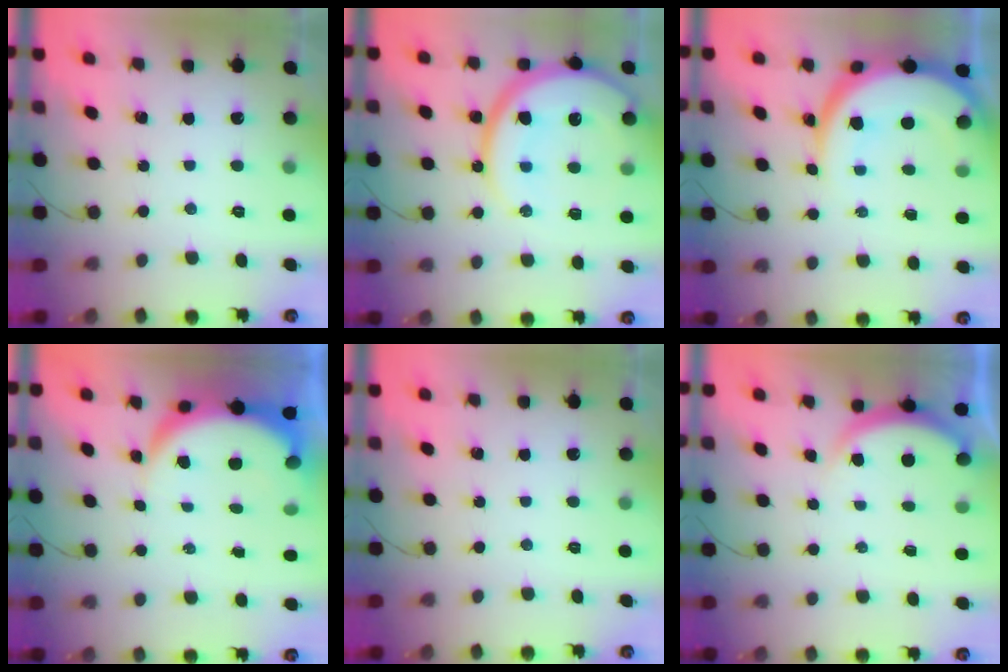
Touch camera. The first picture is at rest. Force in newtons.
{"total": 18.3, "press": 18.3, "slide": 1.7}
{"total": 12.6, "press": 12.6, "slide": 0.9}
{"total": 8.0, "press": 8.0, "slide": 1.0}
{"total": 0.0}
{"total": 3.6, "press": 3.5, "slide": 0.7}